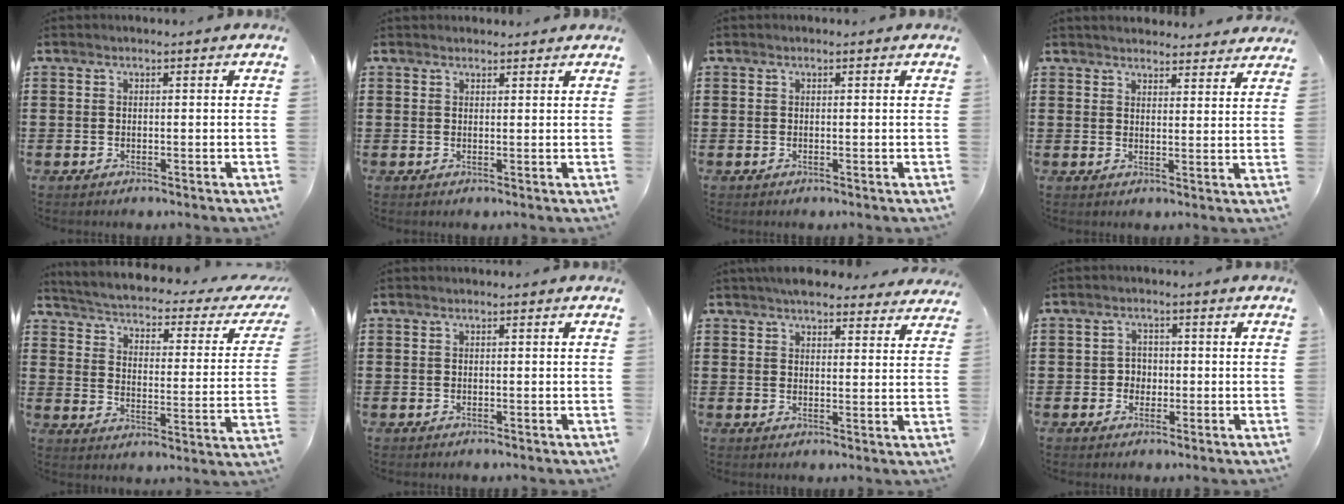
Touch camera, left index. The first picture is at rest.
{"total": 1.2, "force": [1.2, 0.3, 0.1], "torque": [-0.003, 0.002, 0.024]}
{"total": 0.0}
{"total": 3.1, "force": [3.1, 0.2, 0.1], "torque": [-0.004, -0.014, 0.056]}
{"total": 1.6, "force": [1.1, -0.2, 1.1], "torque": [-0.036, -0.027, 0.006]}
{"total": 0.0}
{"total": 5.1, "force": [4.6, 1.4, 1.6], "torque": [-0.035, -0.012, 0.086]}
{"total": 2.4, "force": [-0.4, 2.2, 0.8], "torque": [-0.024, 0.006, -0.012]}